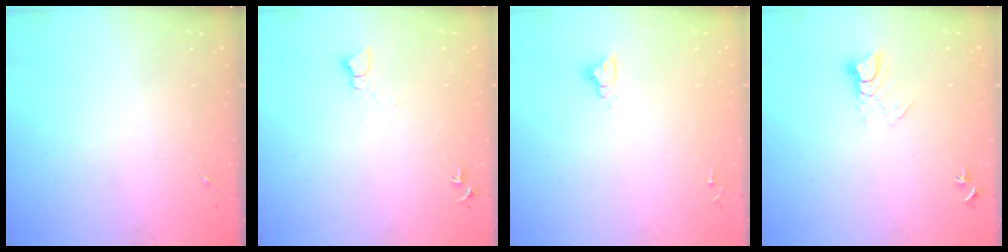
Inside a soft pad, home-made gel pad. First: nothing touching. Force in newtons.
{"total": 4.6, "press": 4.6, "slide": 0.5}
{"total": 4.8, "press": 4.8, "slide": 0.3}
{"total": 5.5, "press": 5.5, "slide": 0.4}